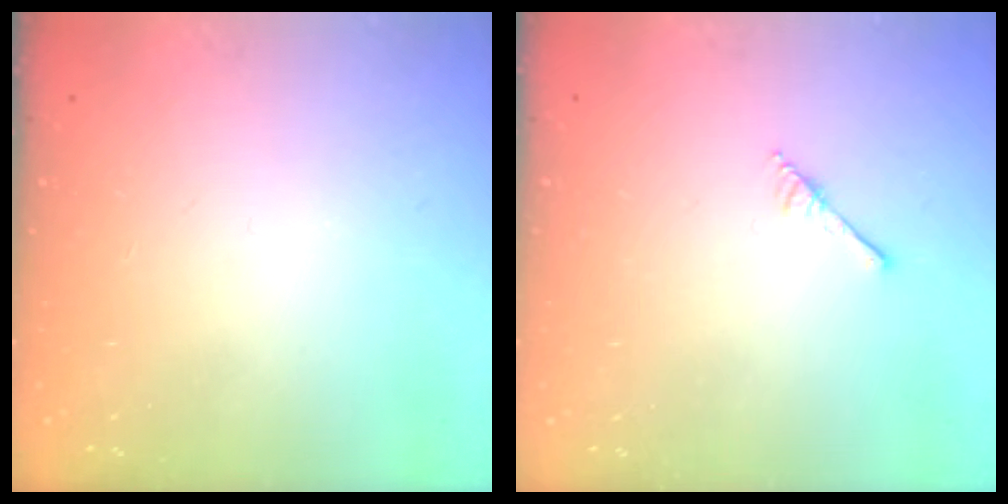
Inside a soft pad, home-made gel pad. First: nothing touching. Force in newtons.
{"total": 2.9, "press": 2.9, "slide": 0.2}